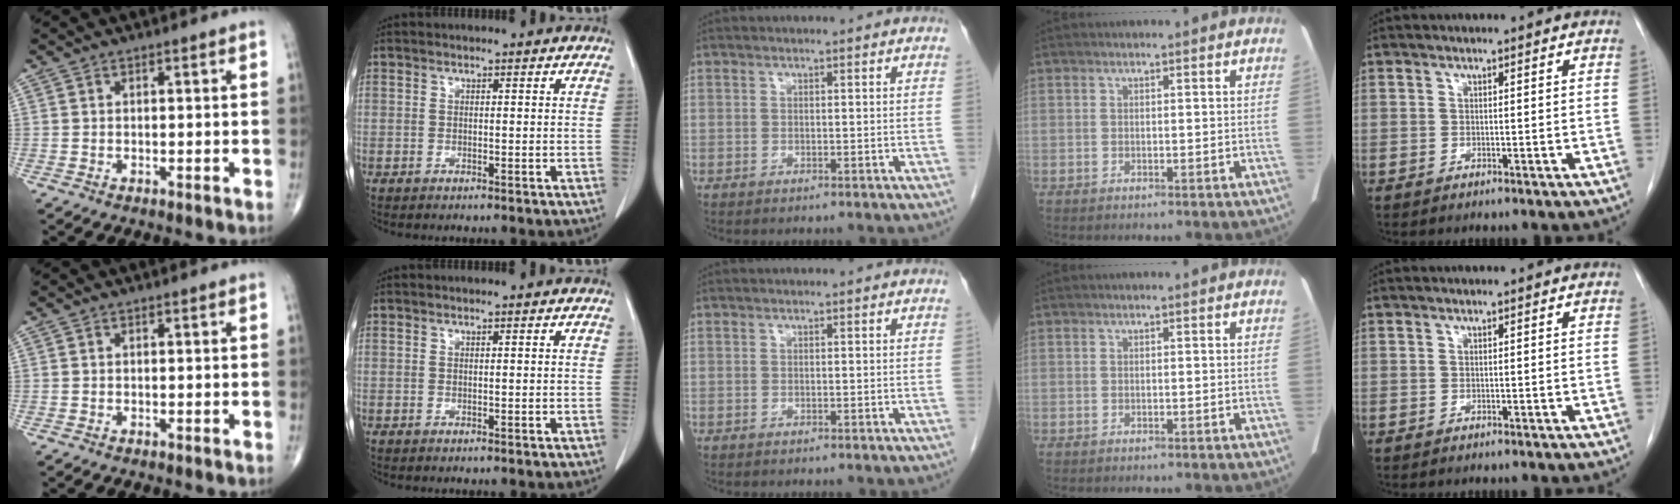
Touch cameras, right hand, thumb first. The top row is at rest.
{}